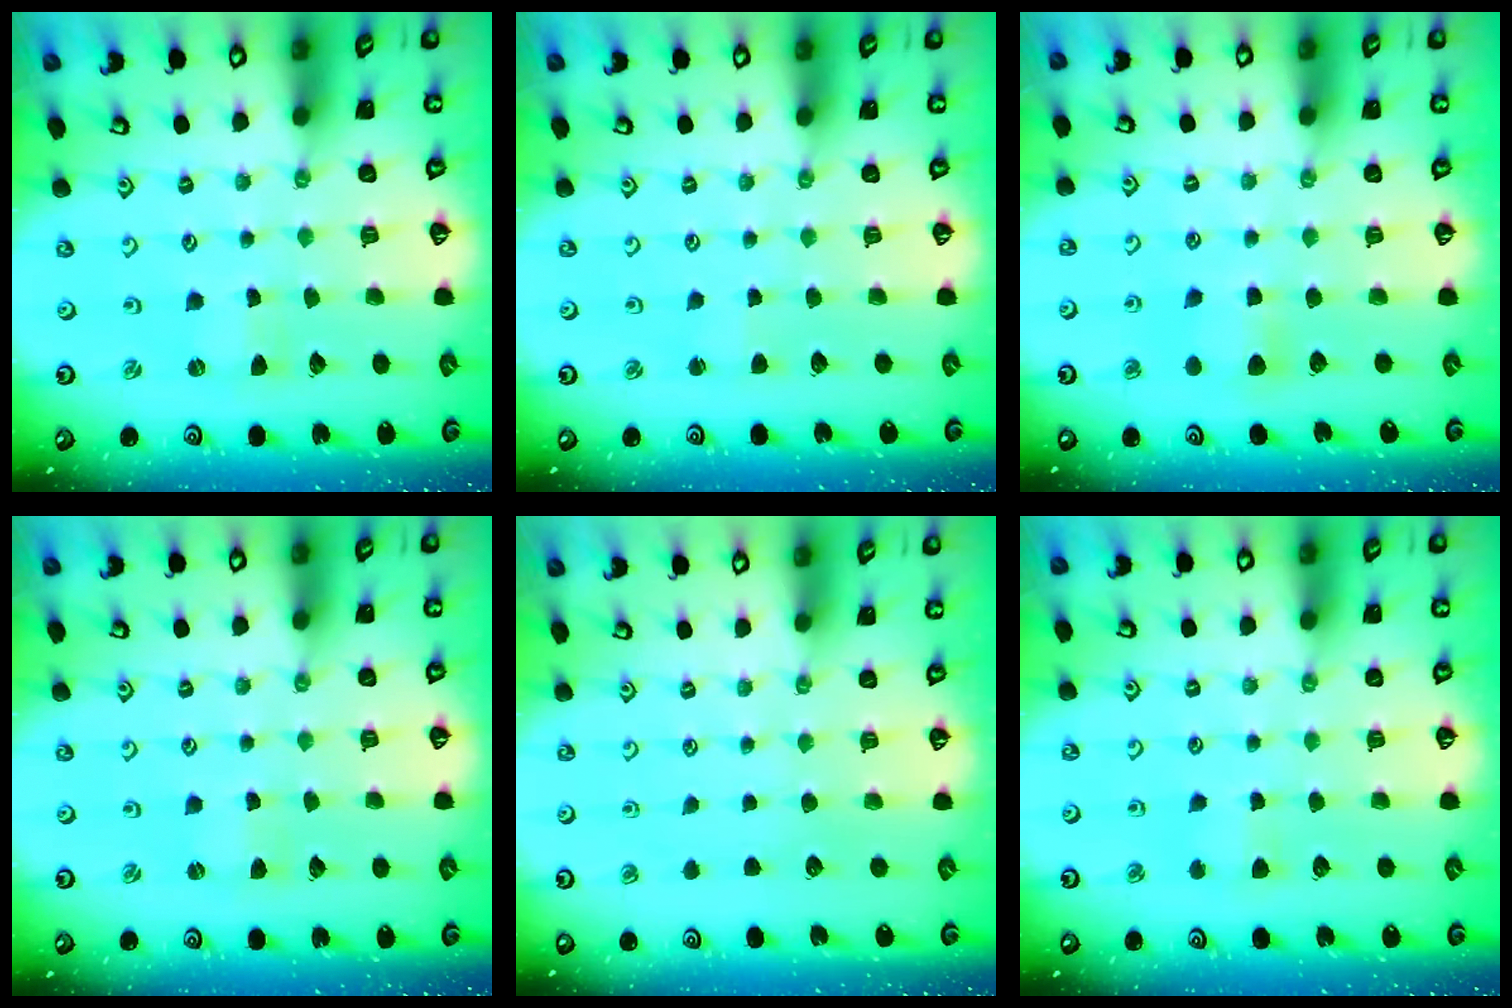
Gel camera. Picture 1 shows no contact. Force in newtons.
{"total": 2.3, "press": 2.3, "slide": 0.2}
{"total": 5.8, "press": 5.7, "slide": 0.8}
{"total": 0.7, "press": 0.7, "slide": 0.2}
{"total": 0.0}
{"total": 2.8, "press": 2.8, "slide": 0.5}